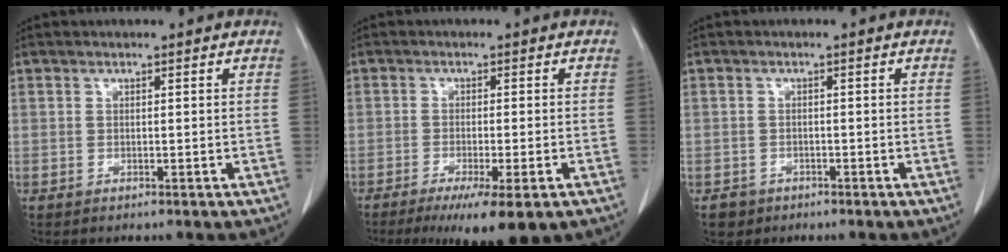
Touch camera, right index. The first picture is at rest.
{"total": 10.0, "force": [-6.7, 1.1, 7.3], "torque": [-0.098, -0.023, -0.097]}
{"total": 2.2, "force": [-1.2, 1.9, 0.0], "torque": [-0.002, 0.008, -0.017]}